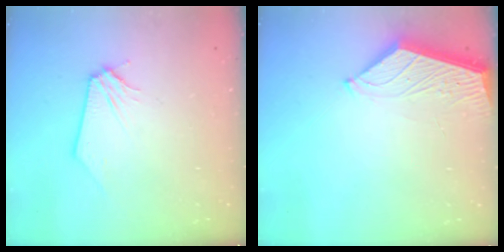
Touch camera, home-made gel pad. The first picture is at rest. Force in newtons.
{"total": 4.0, "press": 4.0, "slide": 0.4}